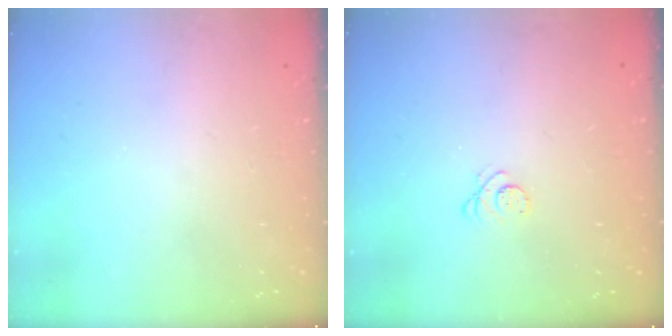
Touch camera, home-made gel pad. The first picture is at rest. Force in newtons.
{"total": 2.8, "press": 2.8, "slide": 0.4}